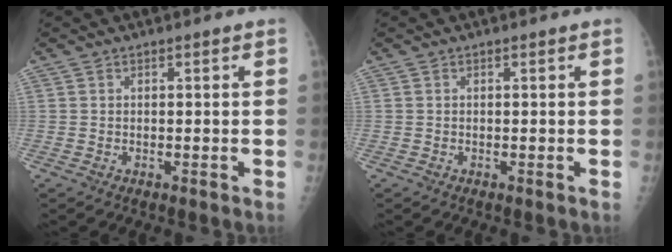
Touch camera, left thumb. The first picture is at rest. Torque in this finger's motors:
{"motor_torque": [0.00, 0.00, 0.00, 0.00, 0.00]}